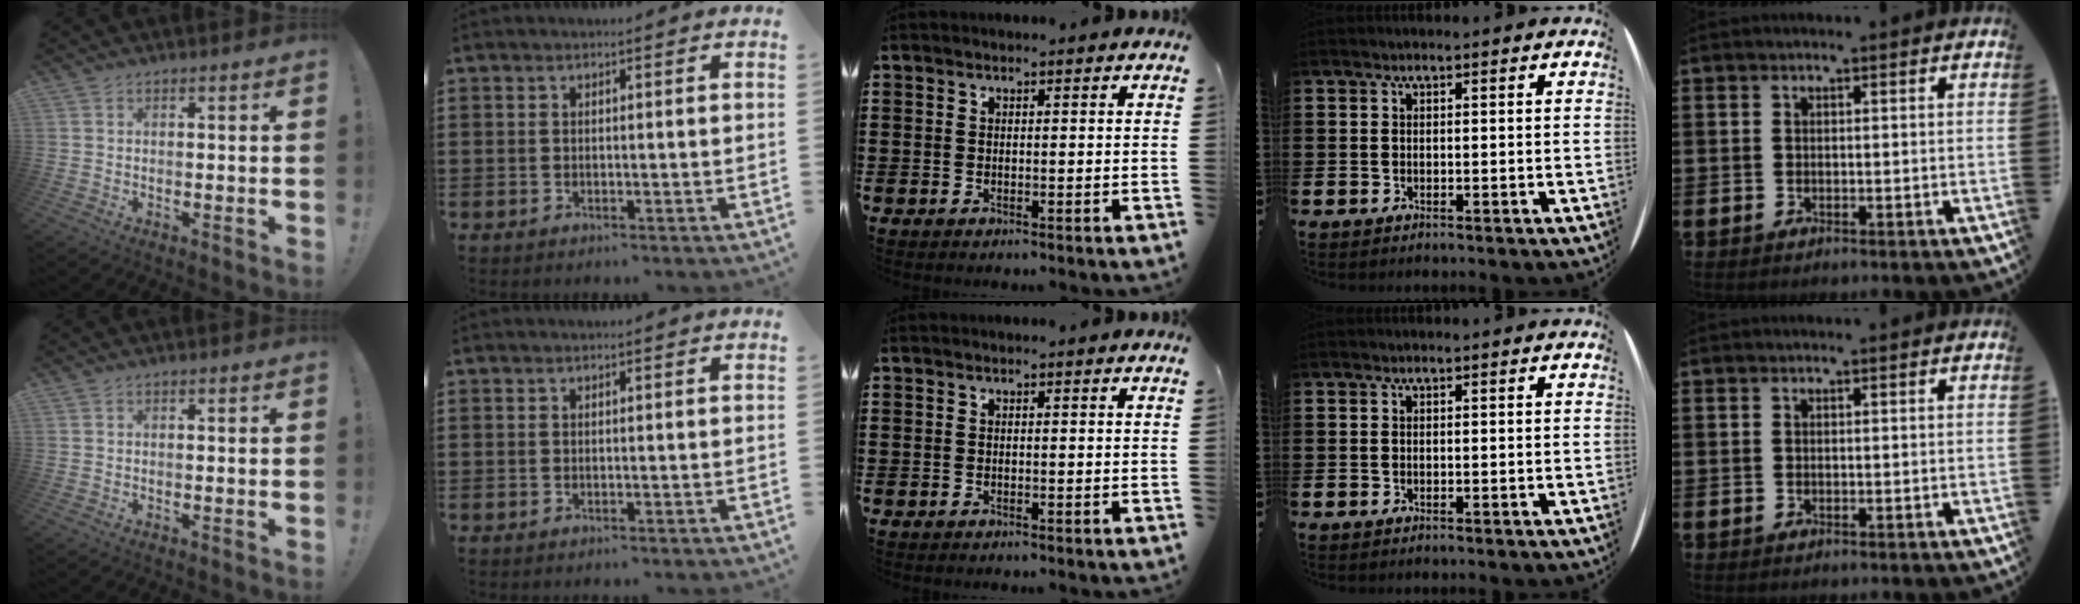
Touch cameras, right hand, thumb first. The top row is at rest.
{"thumb": {"total": 0.6, "force": [0.0, -0.3, 0.5], "torque": [-0.006, -0.002, -0.001]}}